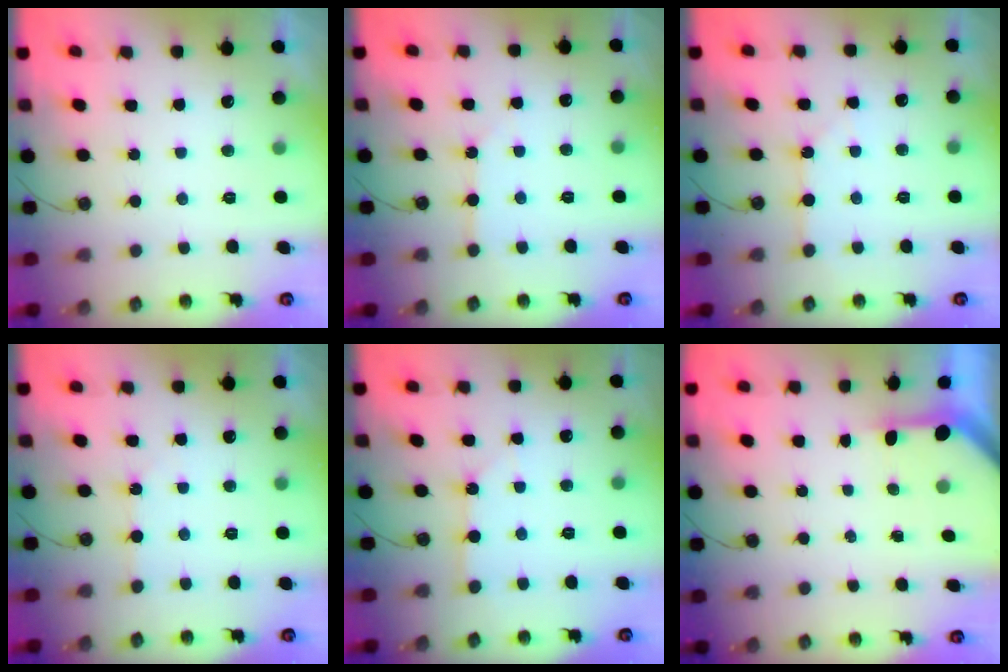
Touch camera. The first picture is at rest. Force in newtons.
{"total": 3.4, "press": 3.4, "slide": 0.3}
{"total": 2.9, "press": 2.9, "slide": 0.5}
{"total": 1.5, "press": 1.5, "slide": 0.3}
{"total": 2.5, "press": 2.5, "slide": 0.3}
{"total": 3.0, "press": 3.0, "slide": 0.2}